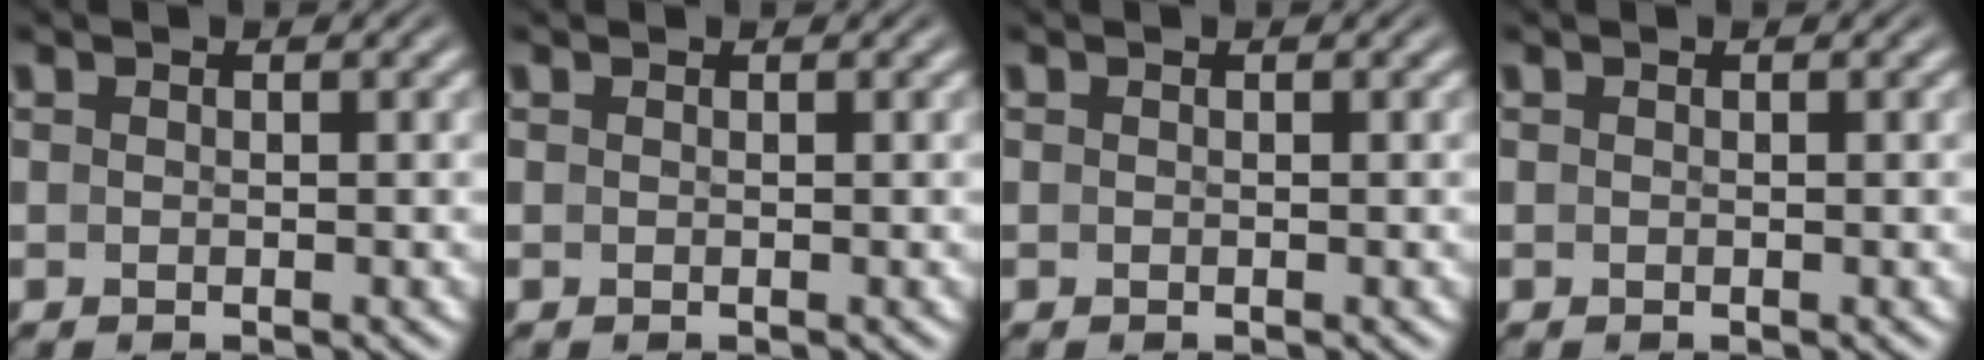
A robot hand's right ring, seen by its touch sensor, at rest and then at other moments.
{"total": 0.0}
{"total": 0.0}
{"total": 0.0}